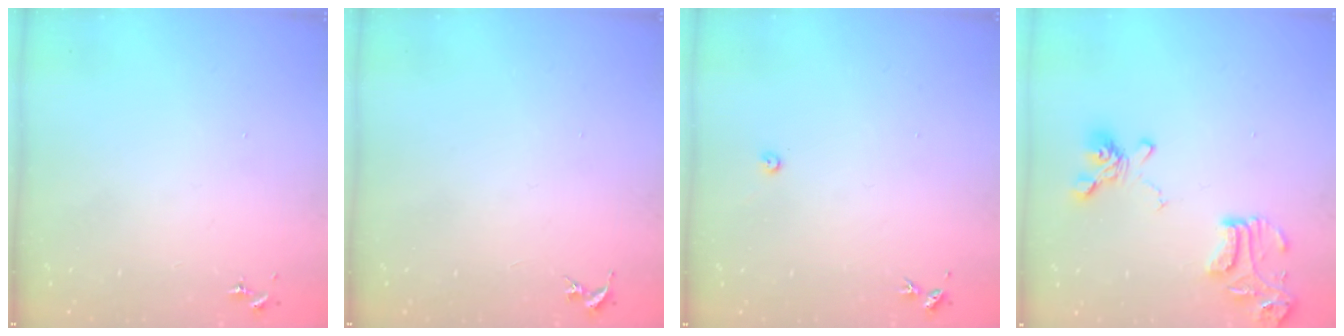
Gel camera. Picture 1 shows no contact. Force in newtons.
{"total": 0.0}
{"total": 2.4, "press": 2.4, "slide": 0.3}
{"total": 15.9, "press": 15.8, "slide": 1.7}